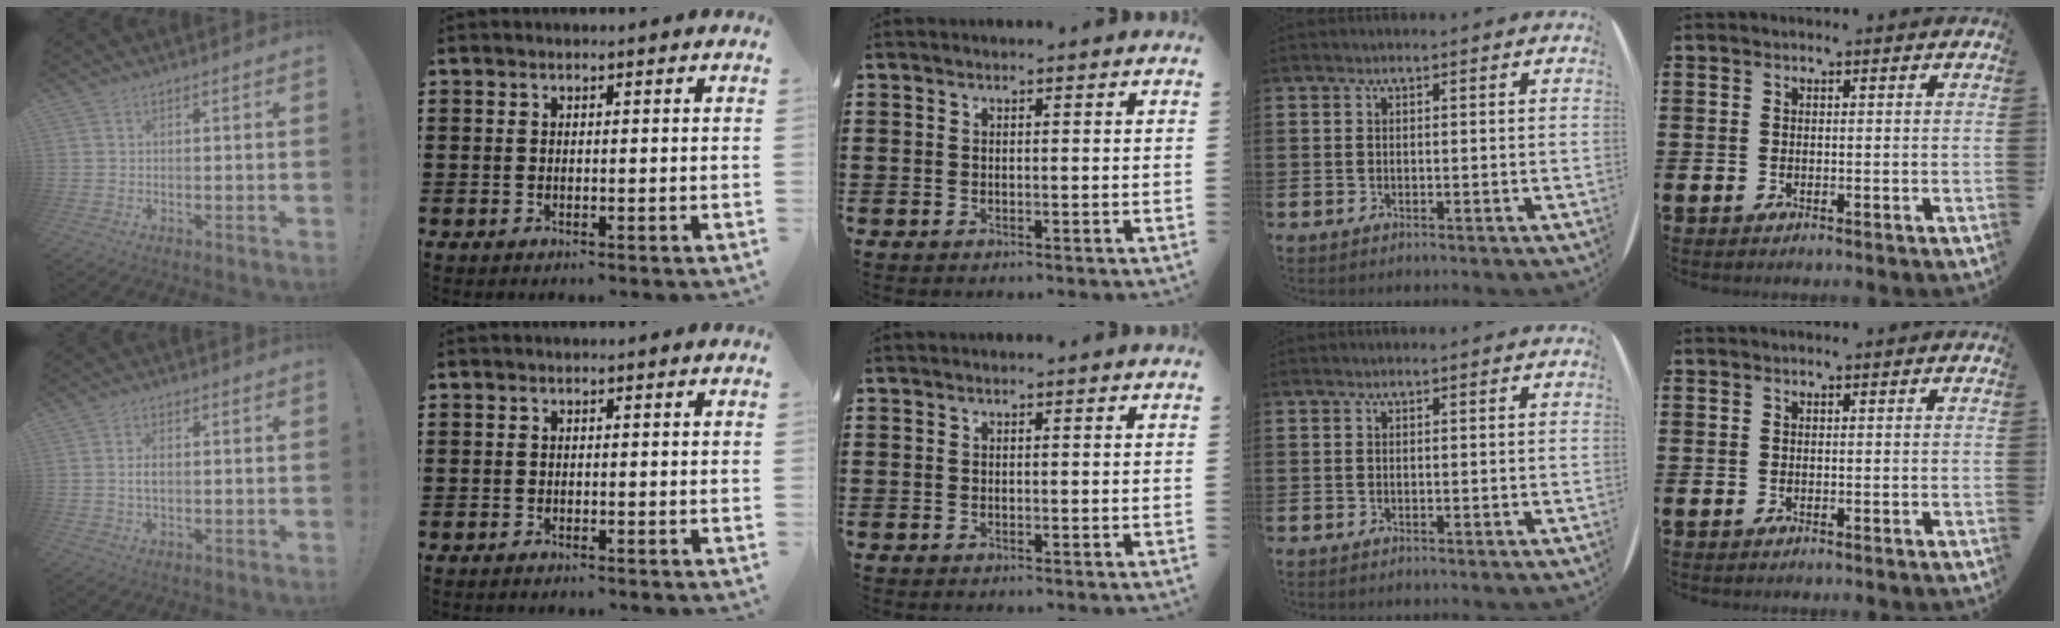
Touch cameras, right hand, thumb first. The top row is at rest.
{"thumb": {"total": 2.9, "force": [0.0, 1.4, 2.5], "torque": [-0.039, 0.004, -0.002]}, "index": {"total": 0.9, "force": [-0.9, -0.1, 0.0], "torque": [-0.001, -0.002, -0.019]}}